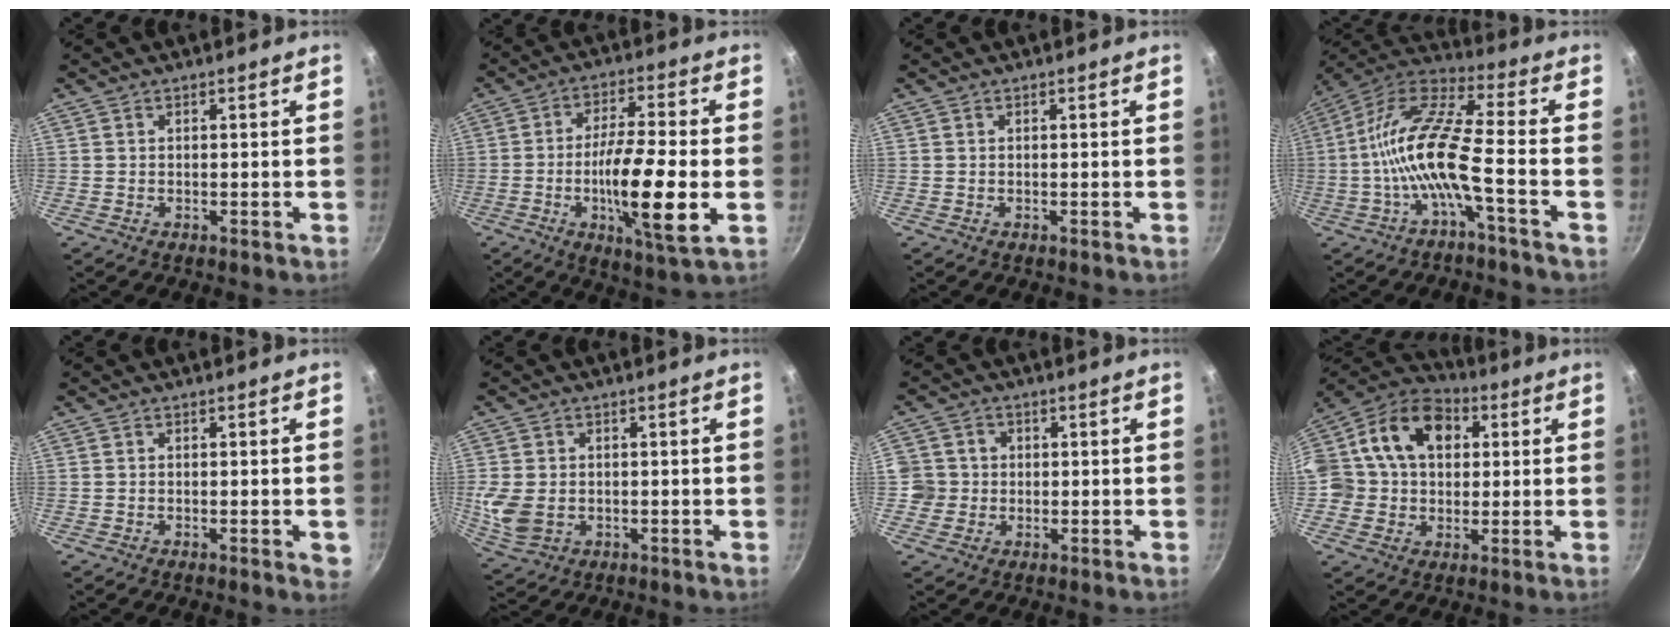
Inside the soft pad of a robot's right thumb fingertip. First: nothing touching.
{"total": 15.1, "force": [-3.1, 3.0, 14.4], "torque": [-0.255, 0.006, -0.059]}
{"total": 0.0}
{"total": 14.7, "force": [-3.7, 2.7, 13.9], "torque": [-0.281, 0.043, -0.088]}
{"total": 2.2, "force": [-0.7, 0.5, 2.0], "torque": [-0.026, -0.002, -0.012]}
{"total": 7.0, "force": [-0.7, 5.3, 4.5], "torque": [-0.095, -0.003, -0.005]}
{"total": 4.7, "force": [-0.3, 4.6, 0.9], "torque": [0.018, 0.009, -0.009]}
{"total": 18.0, "force": [3.9, 14.0, 10.7], "torque": [-0.174, 0.033, 0.050]}